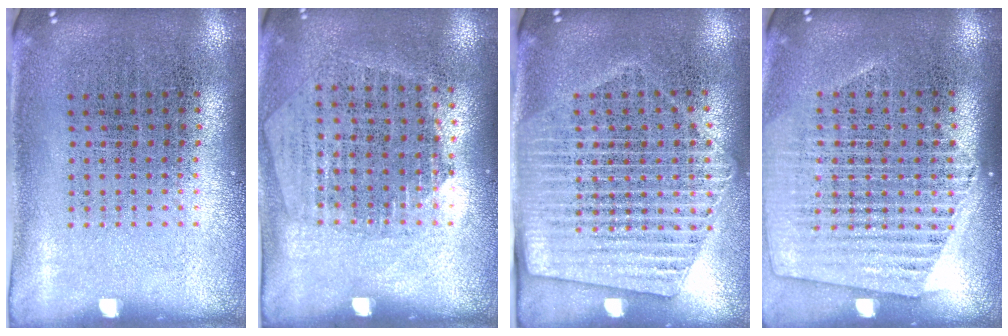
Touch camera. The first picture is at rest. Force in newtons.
{"total": 1.2, "press": 1.1, "slide": 0.5}
{"total": 1.8, "press": 1.6, "slide": 0.7}
{"total": 1.5, "press": 1.5, "slide": 0.4}